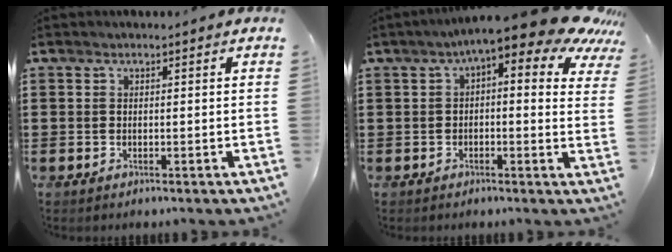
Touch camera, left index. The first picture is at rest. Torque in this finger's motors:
{"motor_torque": [2.14, 0.00, 1.05, 0.21]}